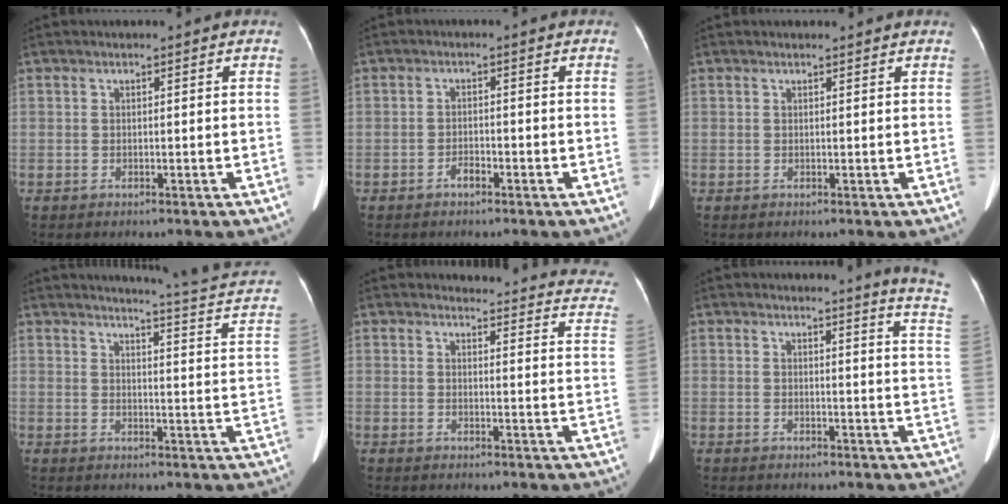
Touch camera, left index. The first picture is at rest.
{"total": 1.6, "force": [-1.4, 0.5, 0.7], "torque": [-0.013, -0.002, -0.023]}
{"total": 1.5, "force": [1.5, 0.1, 0.3], "torque": [-0.012, 0.010, 0.015]}
{"total": 14.4, "force": [12.9, 0.5, 6.3], "torque": [-0.077, -0.063, 0.119]}
{"total": 18.1, "force": [17.2, 3.6, 4.1], "torque": [-0.012, -0.073, 0.154]}
{"total": 8.8, "force": [8.4, -1.6, 2.1], "torque": [-0.022, -0.092, 0.069]}